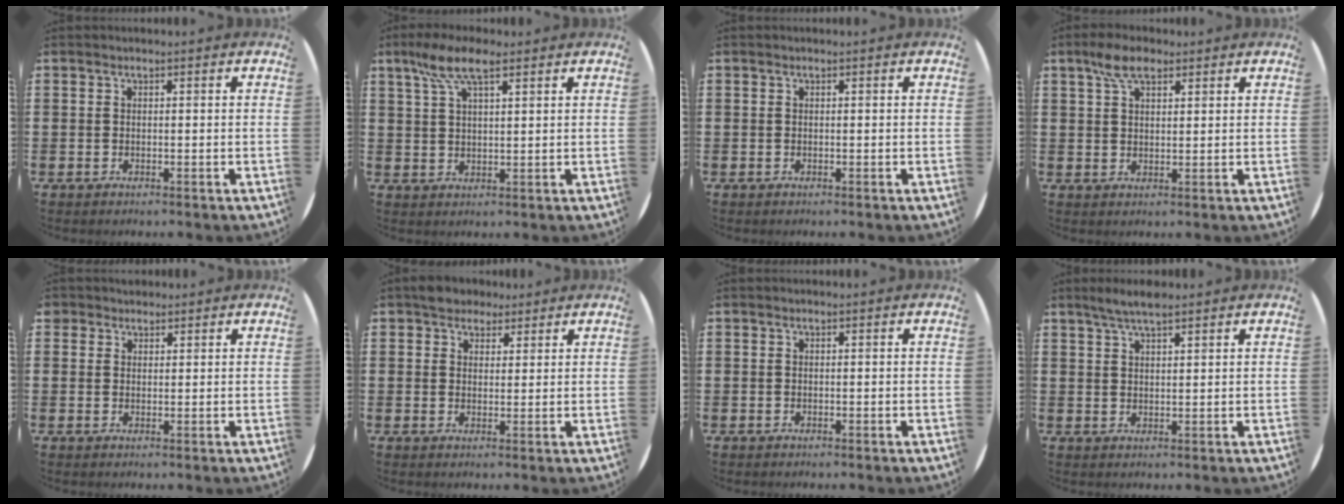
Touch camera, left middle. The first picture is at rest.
{"total": 7.0, "force": [4.3, 2.2, 5.0], "torque": [-0.109, 0.007, 0.077]}
{"total": 0.0}
{"total": 4.9, "force": [3.3, 2.2, 2.9], "torque": [-0.056, 0.005, 0.058]}
{"total": 1.7, "force": [1.4, 0.8, -0.1], "torque": [0.007, 0.001, 0.028]}
{"total": 3.3, "force": [2.8, 1.8, 0.2], "torque": [-0.005, 0.004, 0.052]}
{"total": 0.0}
{"total": 3.5, "force": [2.9, 0.5, 1.8], "torque": [-0.031, -0.003, 0.051]}